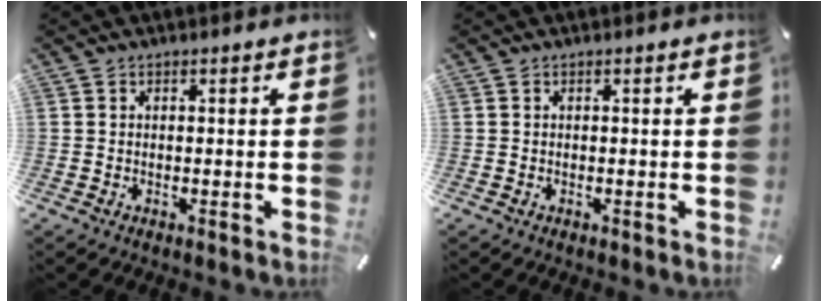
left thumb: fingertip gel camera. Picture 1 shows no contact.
{"total": 0.0}